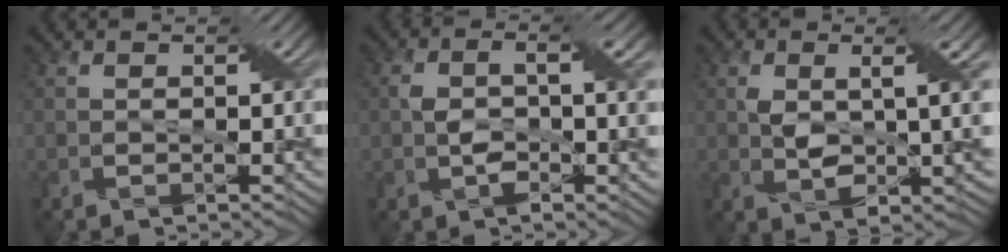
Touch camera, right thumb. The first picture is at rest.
{"total": 5.6, "force": [-0.2, 2.5, 5.0], "torque": [-0.085, 0.000, -0.008]}
{"total": 5.5, "force": [0.8, 1.7, 5.2], "torque": [-0.091, 0.005, 0.016]}